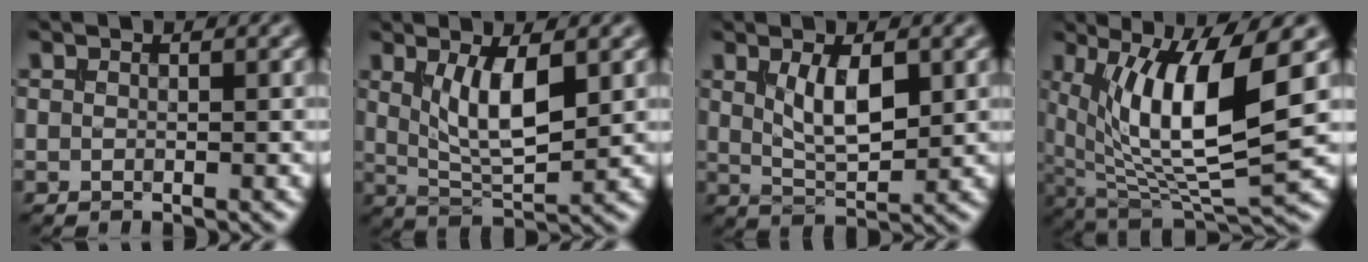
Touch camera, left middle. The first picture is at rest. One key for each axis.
{"total": 5.5, "fx": 1.5, "fy": 1.8, "fz": 4.9, "tx": -0.093, "ty": -0.012, "tz": 0.033}
{"total": 4.3, "fx": 1.3, "fy": 1.6, "fz": 3.8, "tx": -0.077, "ty": -0.004, "tz": 0.027}
{"total": 11.0, "fx": 2.8, "fy": 3.0, "fz": 10.2, "tx": -0.171, "ty": -0.008, "tz": 0.054}